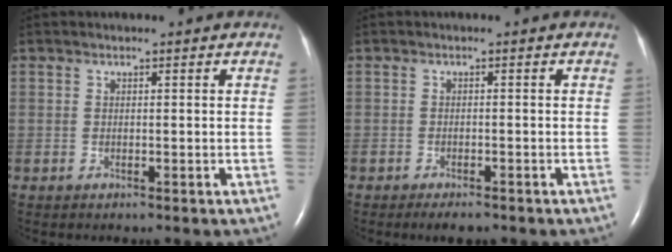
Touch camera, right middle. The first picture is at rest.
{"total": 2.6, "force": [-2.0, 0.8, 1.5], "torque": [-0.023, -0.003, -0.027]}